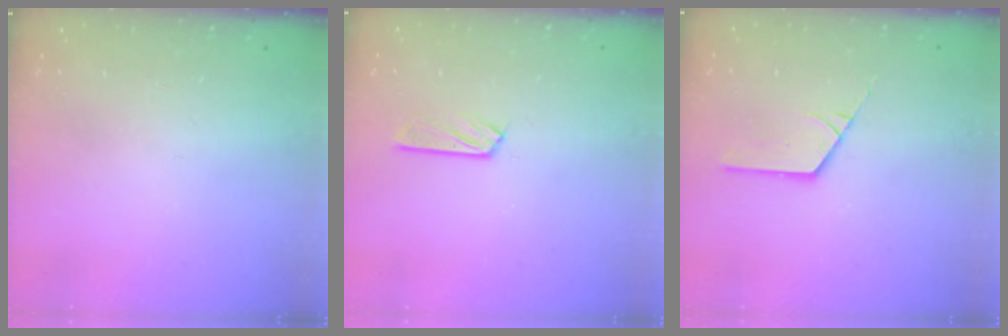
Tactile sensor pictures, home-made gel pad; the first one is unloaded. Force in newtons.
{"total": 4.1, "press": 4.1, "slide": 0.4}
{"total": 2.2, "press": 2.2, "slide": 0.1}